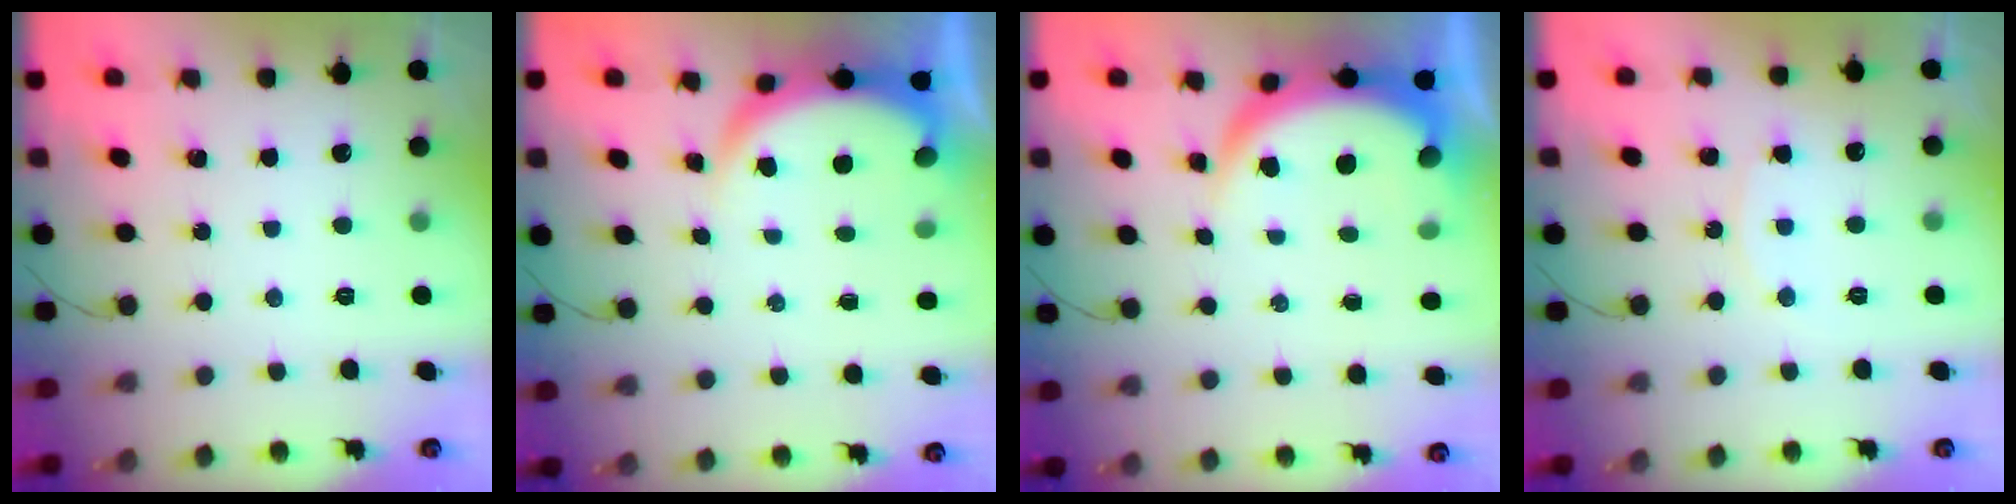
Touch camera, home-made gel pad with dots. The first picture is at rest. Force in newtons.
{"total": 5.4, "press": 5.4, "slide": 0.8}
{"total": 7.0, "press": 6.9, "slide": 0.8}
{"total": 6.6, "press": 6.6, "slide": 0.5}